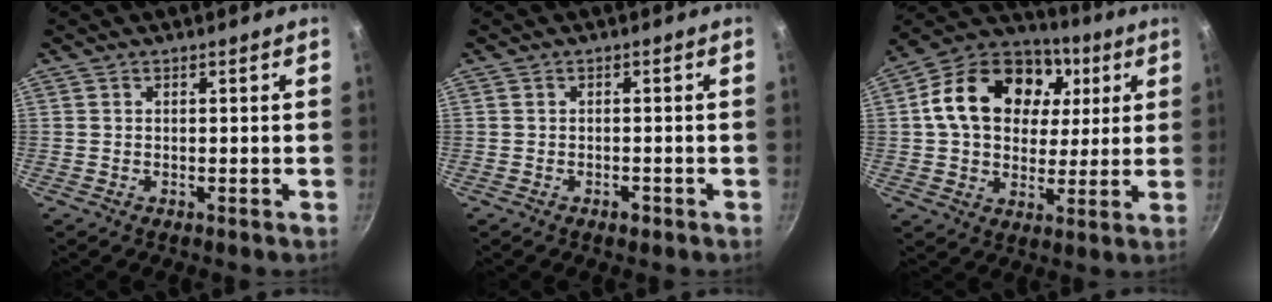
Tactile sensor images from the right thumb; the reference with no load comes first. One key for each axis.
{"total": 1.6, "fx": -0.9, "fy": 0.9, "fz": 1.0, "tx": -0.013, "ty": 0.011, "tz": -0.010}
{"total": 22.0, "fx": 5.6, "fy": 16.1, "fz": 13.9, "tx": -0.226, "ty": 0.016, "tz": 0.083}